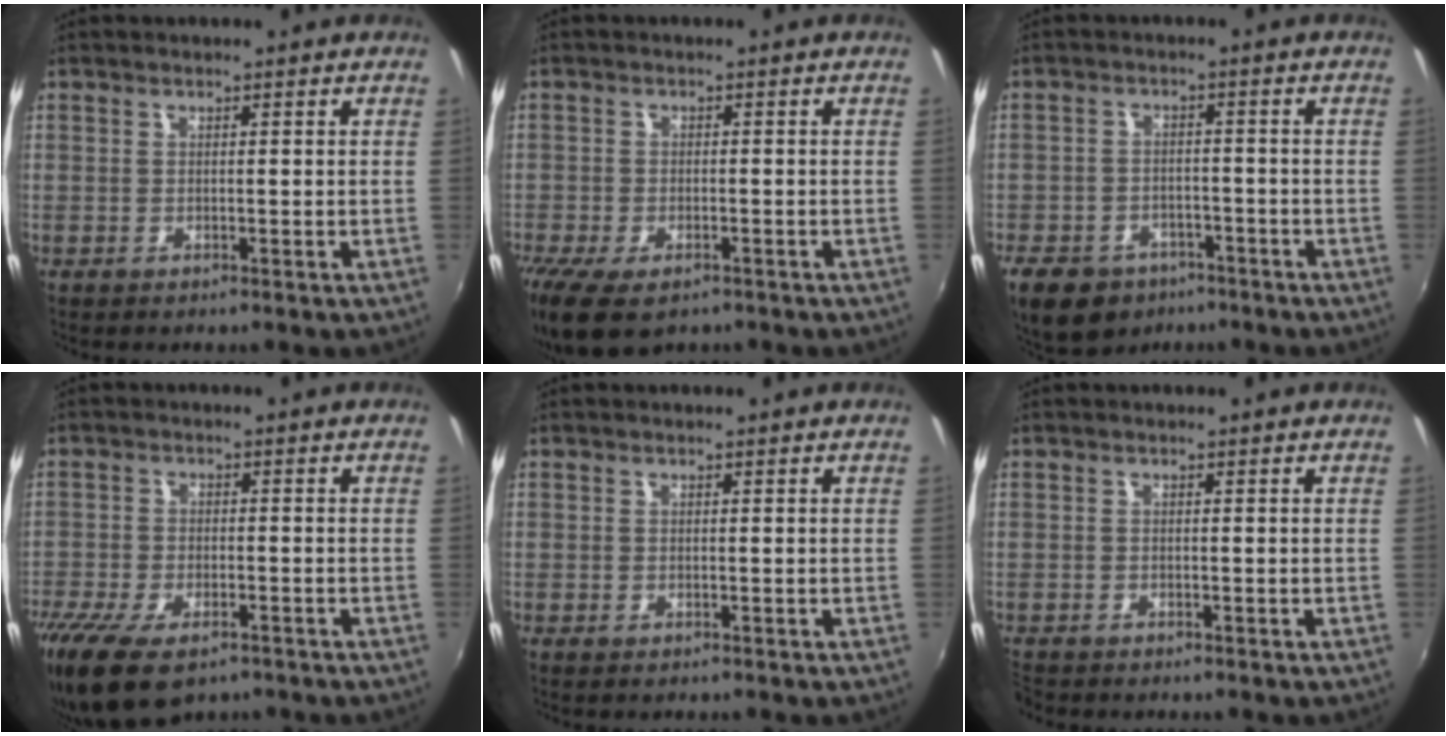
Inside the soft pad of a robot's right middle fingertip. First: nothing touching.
{"total": 9.1, "force": [-6.1, 4.0, 5.4], "torque": [-0.131, -0.040, -0.106]}
{"total": 13.8, "force": [-8.8, 8.9, 5.7], "torque": [-0.153, -0.008, -0.131]}
{"total": 11.4, "force": [-7.8, 5.0, 6.7], "torque": [-0.161, -0.041, -0.138]}
{"total": 0.0}
{"total": 1.5, "force": [-1.4, 0.5, 0.2], "torque": [-0.007, -0.009, -0.027]}